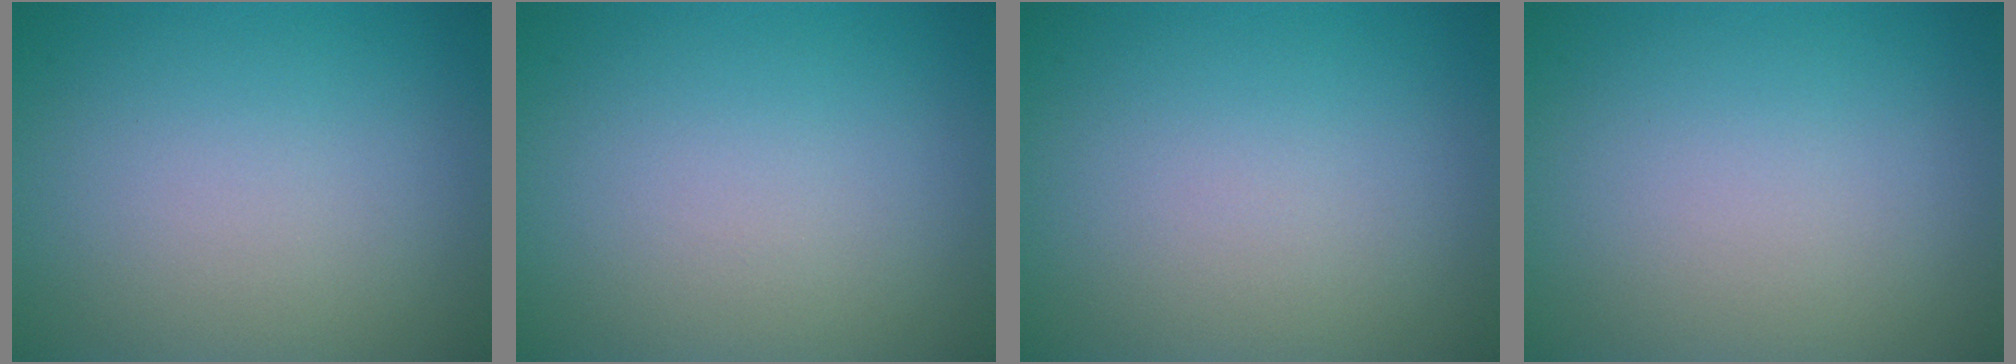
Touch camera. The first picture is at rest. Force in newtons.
{"total": 0.0}
{"total": 0.0}
{"total": 0.0}